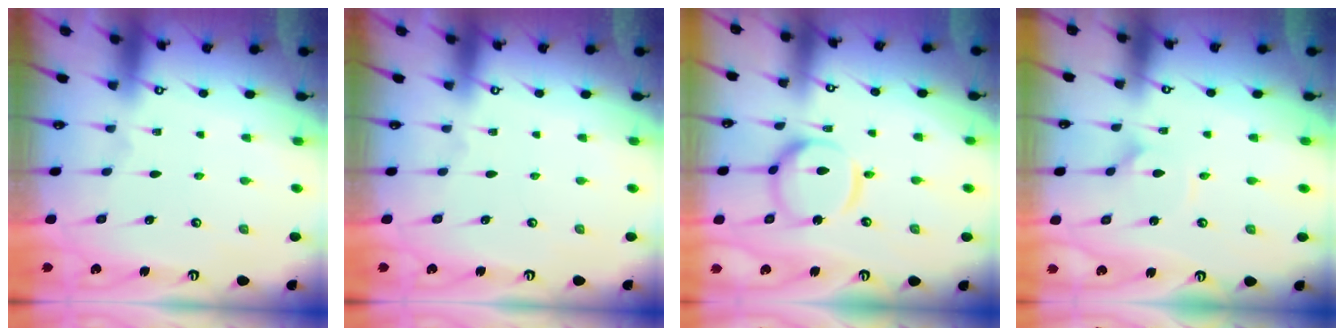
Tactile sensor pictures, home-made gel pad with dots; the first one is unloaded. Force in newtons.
{"total": 0.0}
{"total": 12.7, "press": 12.6, "slide": 1.3}
{"total": 1.9, "press": 1.9, "slide": 0.0}